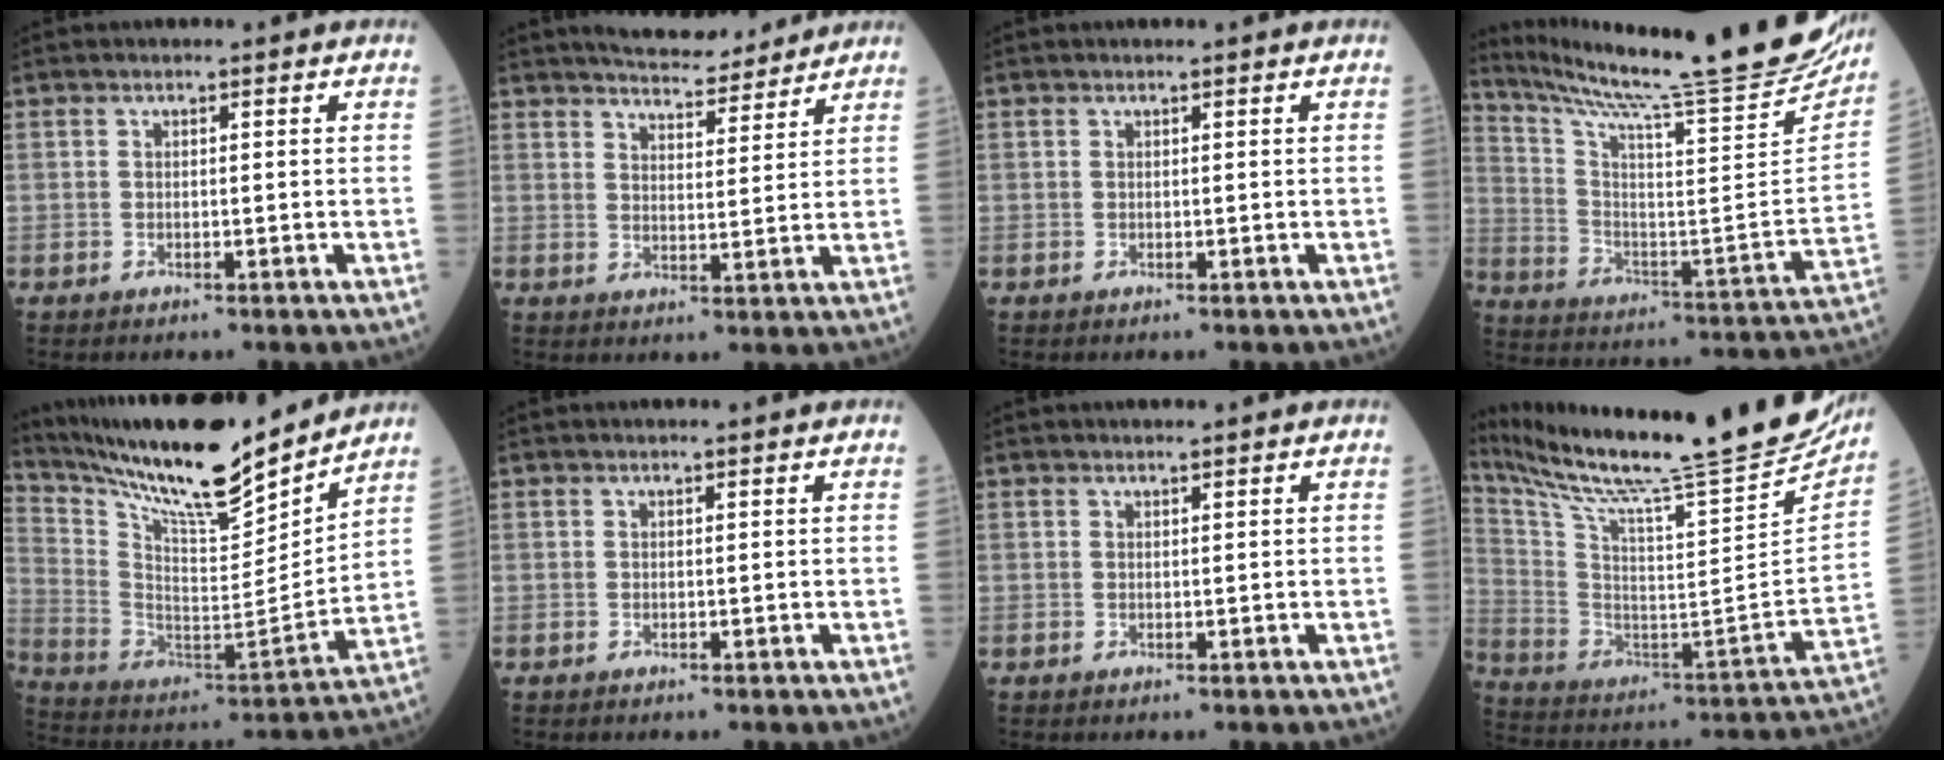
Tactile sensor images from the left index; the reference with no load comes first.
{"total": 9.1, "force": [8.5, 1.9, 2.7], "torque": [-0.044, 0.008, 0.124]}
{"total": 0.0}
{"total": 28.4, "force": [24.9, 0.0, 13.7], "torque": [-0.238, -0.093, 0.354]}
{"total": 22.5, "force": [19.5, 2.2, 10.9], "torque": [-0.208, -0.015, 0.331]}
{"total": 1.2, "force": [1.1, -0.1, 0.5], "torque": [-0.006, 0.009, 0.018]}
{"total": 1.2, "force": [1.1, -0.1, 0.5], "torque": [-0.008, 0.008, 0.021]}
{"total": 32.8, "force": [28.5, 1.0, 16.0], "torque": [-0.297, -0.099, 0.417]}